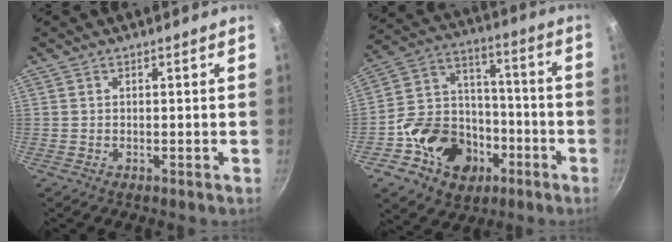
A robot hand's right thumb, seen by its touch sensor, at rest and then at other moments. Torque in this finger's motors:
{"motor_torque": [1.38, 1.24, 0.60, -0.73, 0.10]}